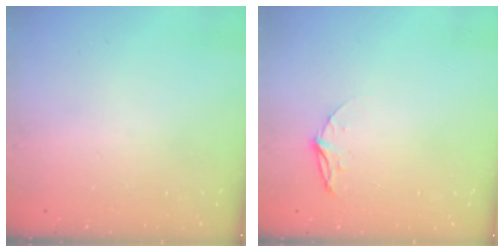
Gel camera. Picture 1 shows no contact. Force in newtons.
{"total": 4.4, "press": 4.4, "slide": 0.4}